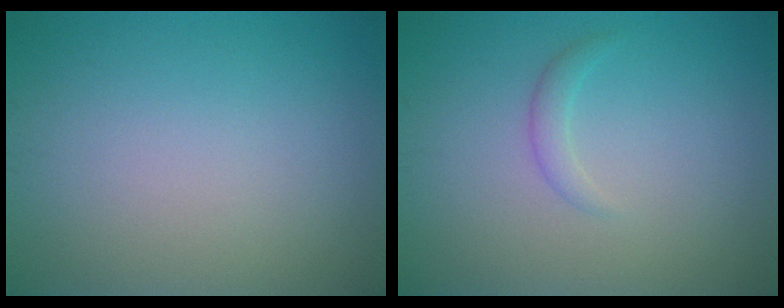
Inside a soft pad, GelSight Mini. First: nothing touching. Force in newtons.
{"total": 1.2, "press": 1.1, "slide": 0.2}